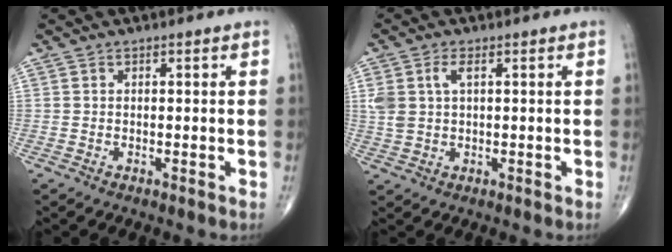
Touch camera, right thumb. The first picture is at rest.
{"total": 3.8, "force": [0.9, 2.2, 3.0], "torque": [-0.072, 0.009, 0.021]}